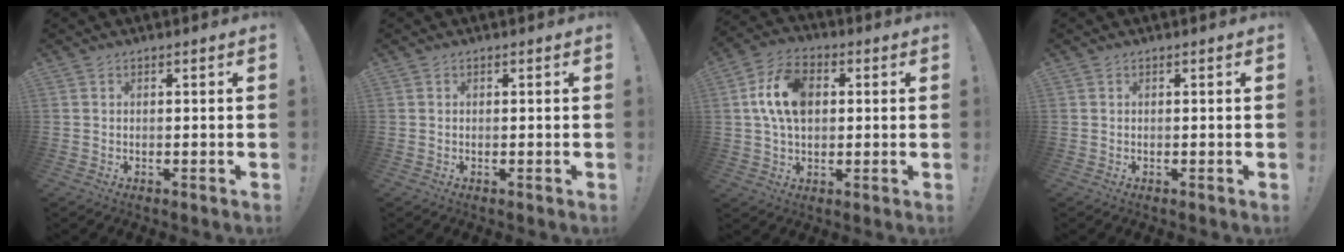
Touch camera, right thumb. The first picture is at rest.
{"total": 0.0}
{"total": 13.0, "force": [2.2, 8.6, 9.5], "torque": [-0.176, 0.012, 0.042]}
{"total": 0.0}